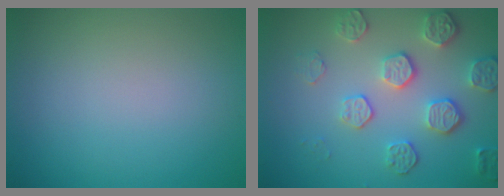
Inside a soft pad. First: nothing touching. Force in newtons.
{"total": 4.5, "press": 4.3, "slide": 1.5}